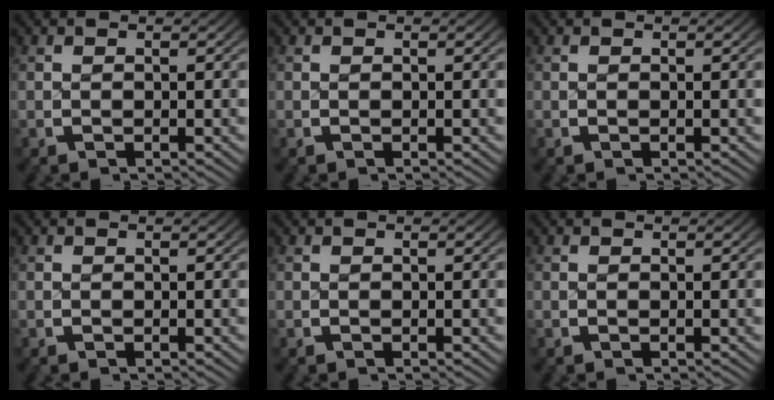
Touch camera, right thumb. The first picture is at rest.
{"total": 0.0}
{"total": 0.0}
{"total": 0.0}
{"total": 0.0}
{"total": 0.0}